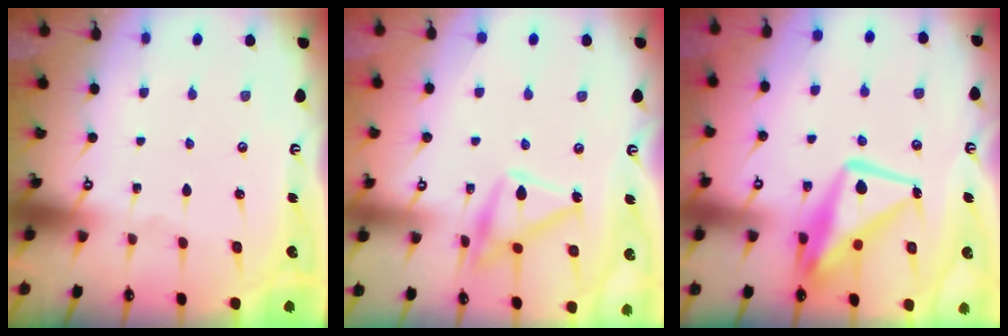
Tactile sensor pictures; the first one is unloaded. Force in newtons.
{"total": 14.4, "press": 14.4, "slide": 0.7}
{"total": 14.6, "press": 14.5, "slide": 1.3}